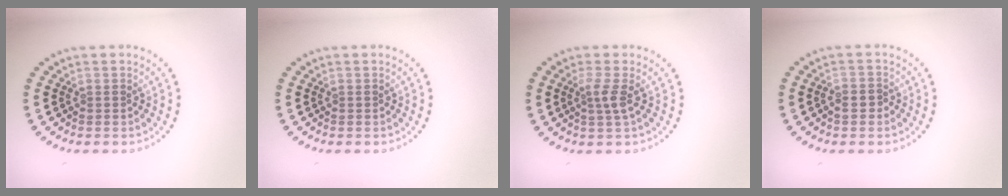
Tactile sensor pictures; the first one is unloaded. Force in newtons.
{"total": 0.0}
{"total": 1.8, "press": 1.3, "slide": 1.3}
{"total": 1.0, "press": 0.9, "slide": 0.5}